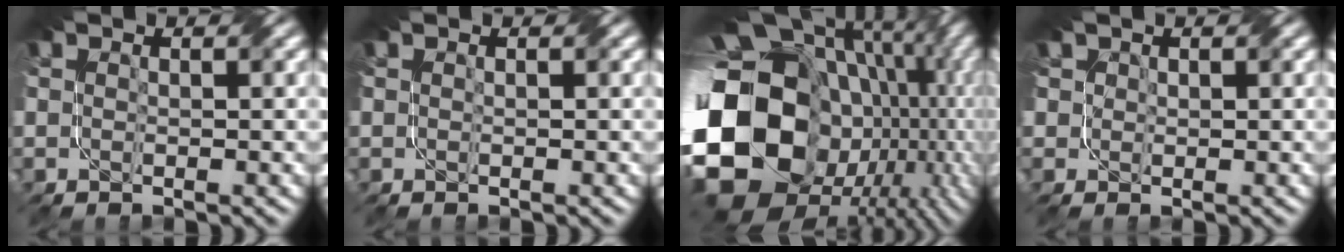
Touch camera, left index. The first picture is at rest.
{"total": 0.0}
{"total": 21.2, "force": [-1.9, 16.3, 13.4], "torque": [-0.312, -0.036, -0.010]}
{"total": 1.0, "force": [0.4, 1.0, 0.1], "torque": [-0.012, -0.012, 0.023]}